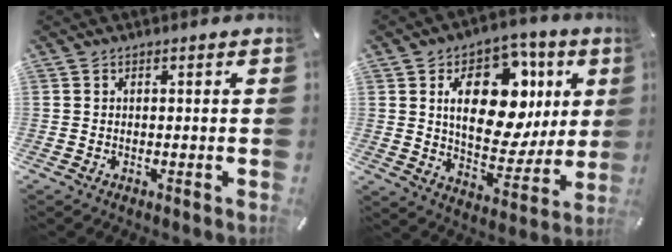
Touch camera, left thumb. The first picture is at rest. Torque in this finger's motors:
{"motor_torque": [0.33, 1.11, 1.84, -0.93, 0.44]}